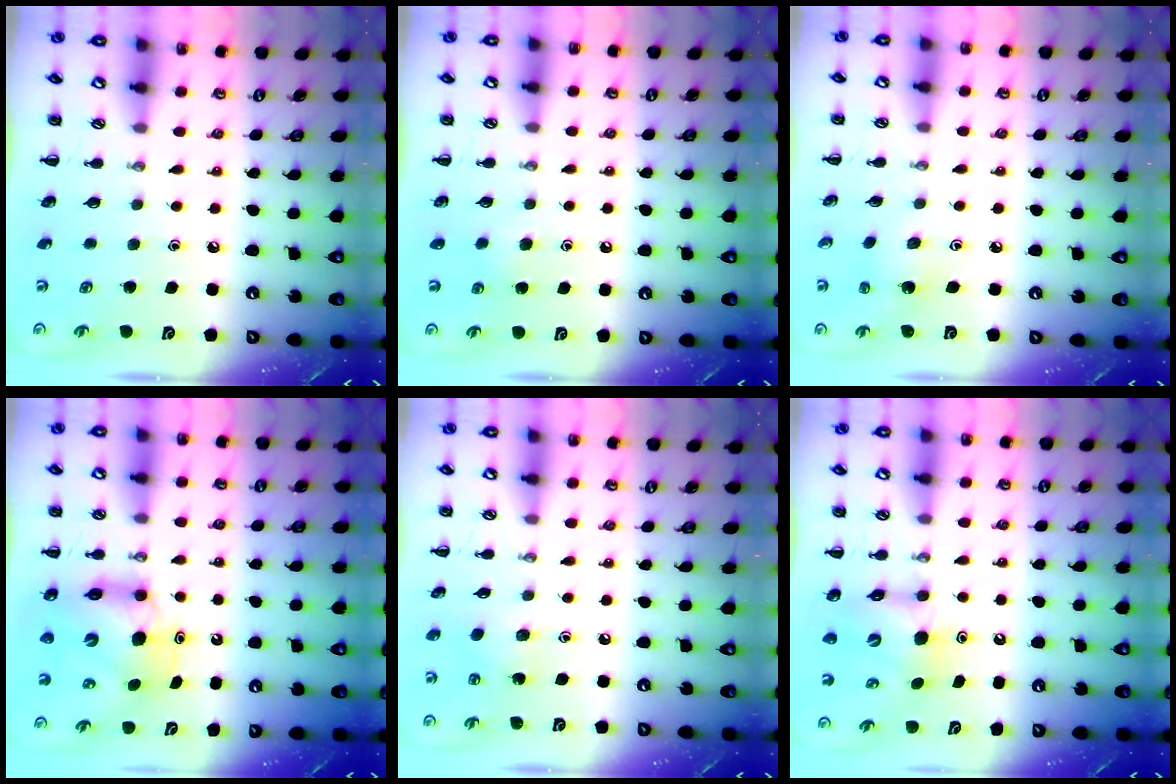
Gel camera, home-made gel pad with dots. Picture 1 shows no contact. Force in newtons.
{"total": 2.9, "press": 2.6, "slide": 1.3}
{"total": 3.0, "press": 2.8, "slide": 0.9}
{"total": 8.3, "press": 8.1, "slide": 1.6}
{"total": 4.3, "press": 4.2, "slide": 1.1}
{"total": 7.3, "press": 7.2, "slide": 1.2}